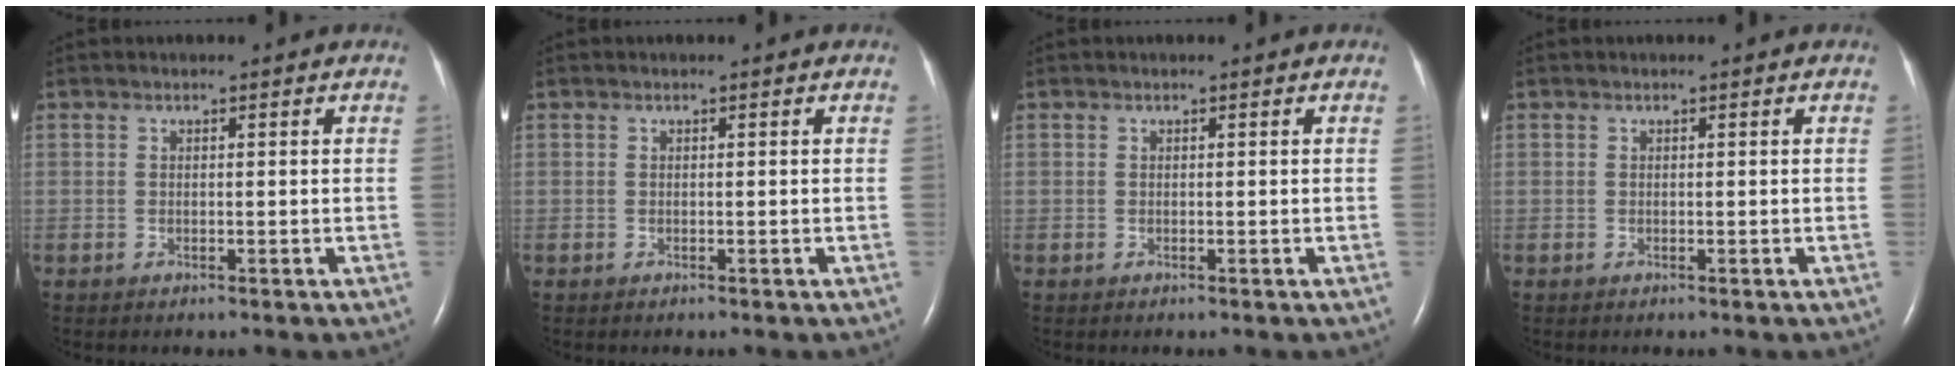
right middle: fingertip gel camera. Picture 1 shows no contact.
{"total": 0.0}
{"total": 0.0}
{"total": 0.0}